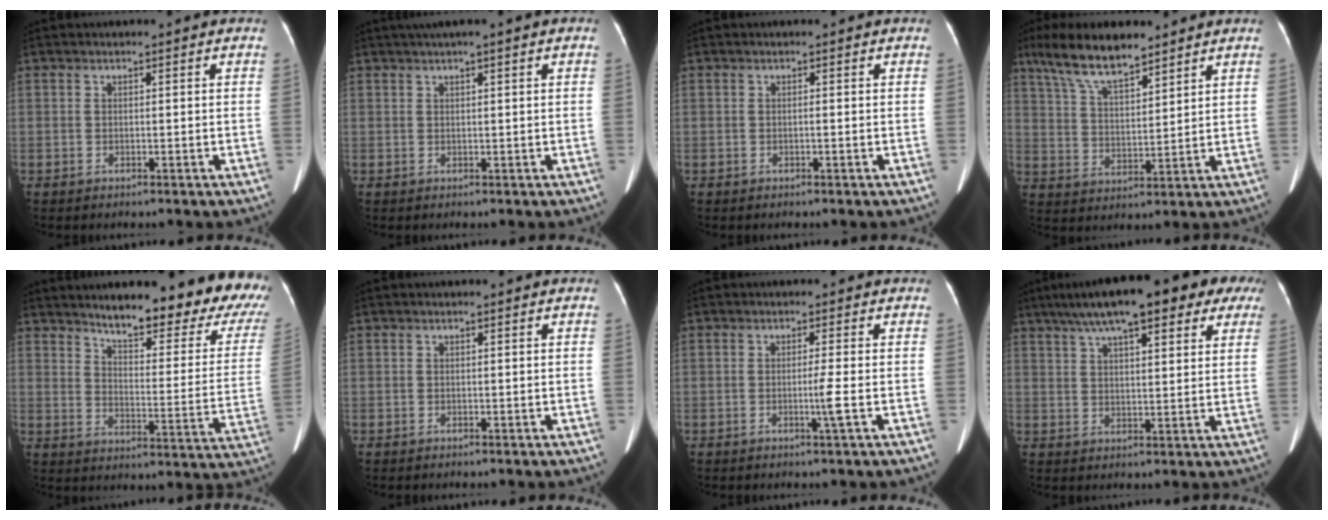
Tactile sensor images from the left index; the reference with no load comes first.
{"total": 3.4, "force": [2.1, -0.1, 2.6], "torque": [-0.046, 0.025, 0.037]}
{"total": 0.0}
{"total": 10.7, "force": [8.2, 2.4, 6.4], "torque": [-0.129, 0.015, 0.154]}
{"total": 21.5, "force": [18.7, 3.8, 9.9], "torque": [-0.121, -0.065, 0.225]}
{"total": 0.0}
{"total": 2.3, "force": [-0.7, -0.9, 2.0], "torque": [-0.036, -0.004, -0.012]}
{"total": 21.1, "force": [14.2, 5.6, 14.6], "torque": [-0.229, 0.065, 0.188]}